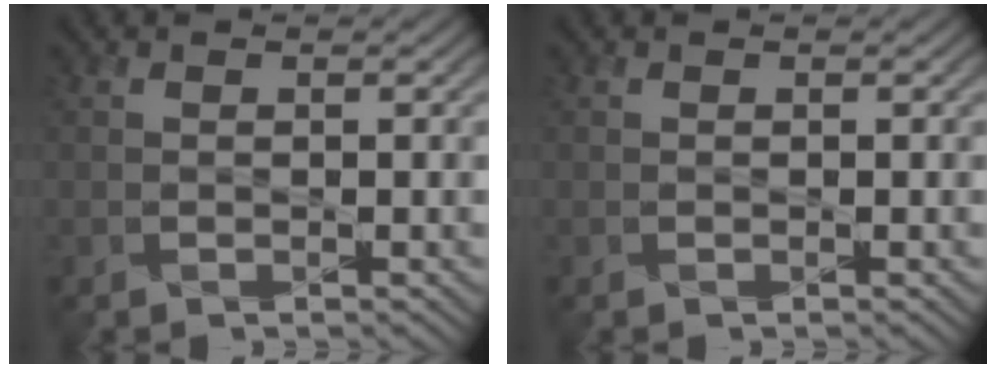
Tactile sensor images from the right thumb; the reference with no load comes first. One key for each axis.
{"total": 0.0}